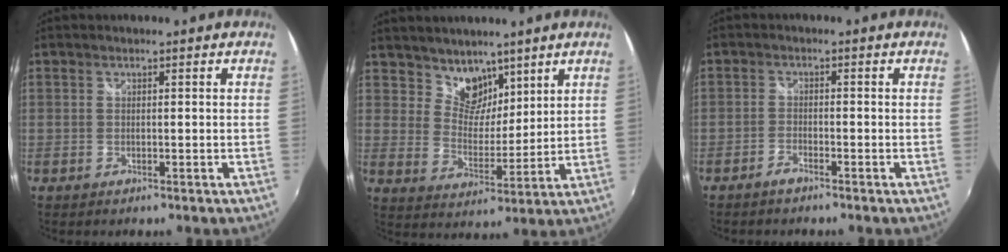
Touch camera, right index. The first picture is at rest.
{"total": 7.9, "force": [6.0, 4.7, 2.2], "torque": [-0.024, -0.002, 0.110]}
{"total": 2.0, "force": [-1.6, 0.6, 1.0], "torque": [-0.035, 0.000, -0.036]}